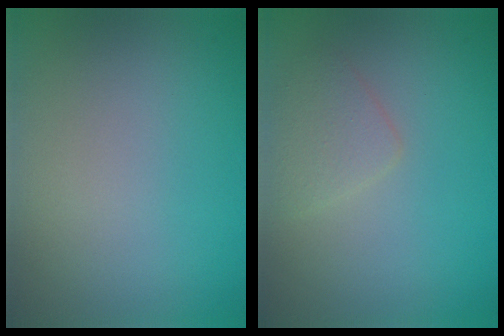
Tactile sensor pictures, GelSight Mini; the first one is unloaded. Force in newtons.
{"total": 1.8, "press": 1.8, "slide": 0.1}